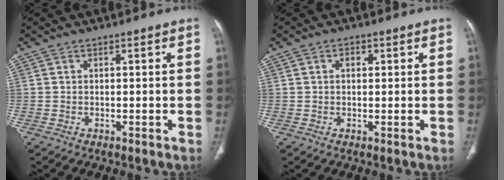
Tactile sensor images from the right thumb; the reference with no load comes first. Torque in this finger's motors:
{"motor_torque": [-0.06, -0.13, 0.14, -0.36, 0.06]}